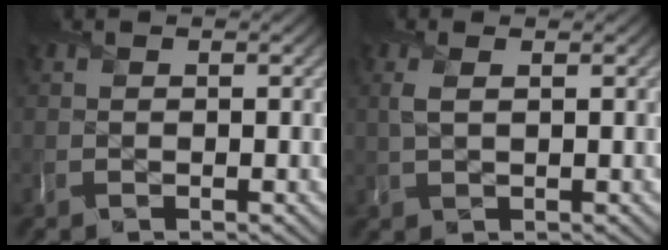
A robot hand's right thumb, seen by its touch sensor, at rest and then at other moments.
{"total": 2.1, "force": [0.8, 0.7, 1.8], "torque": [-0.042, 0.003, 0.017]}